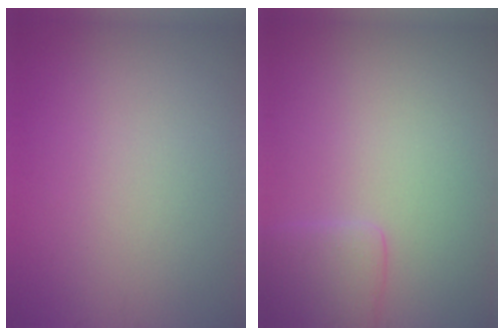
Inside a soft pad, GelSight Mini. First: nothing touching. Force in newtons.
{"total": 2.4, "press": 2.4, "slide": 0.2}